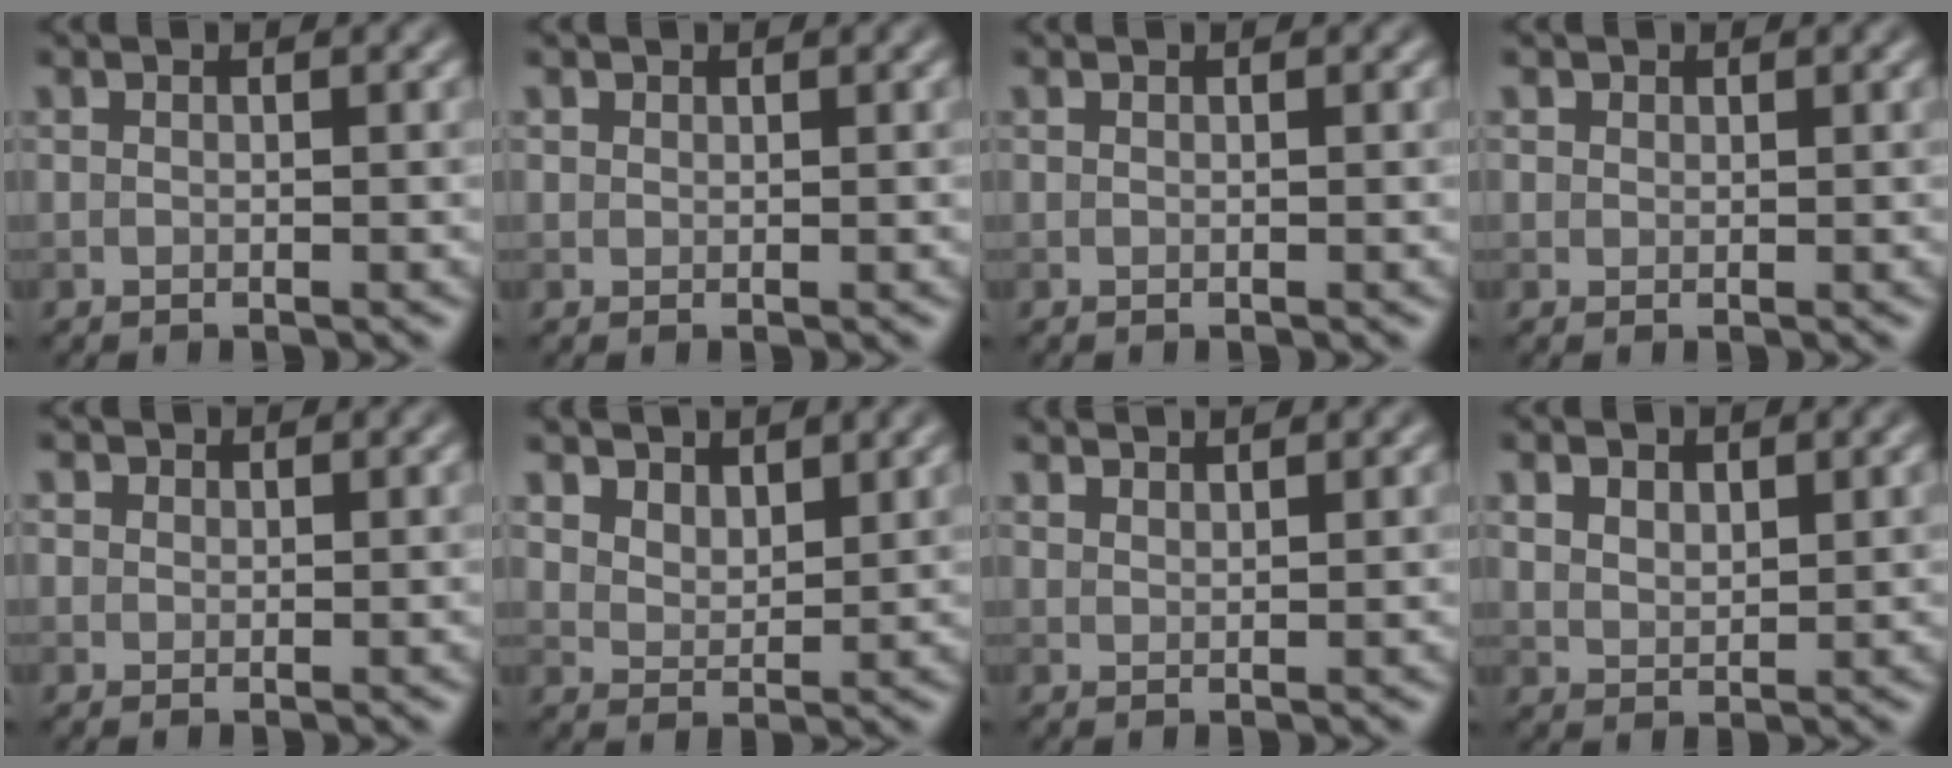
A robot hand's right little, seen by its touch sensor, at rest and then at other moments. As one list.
[{"total": 0.7, "force": [0.5, 0.5, 0.0], "torque": [0.004, -0.002, 0.009]}, {"total": 0.0}, {"total": 1.0, "force": [0.6, 0.8, 0.2], "torque": [0.000, -0.003, 0.006]}, {"total": 1.4, "force": [0.9, 1.0, 0.3], "torque": [-0.004, -0.007, 0.014]}, {"total": 4.6, "force": [3.7, 2.2, 1.7], "torque": [-0.046, -0.006, 0.075]}, {"total": 2.3, "force": [2.2, 0.3, 0.6], "torque": [0.001, 0.000, 0.027]}, {"total": 2.3, "force": [1.4, 1.3, 1.2], "torque": [-0.027, -0.002, 0.030]}]